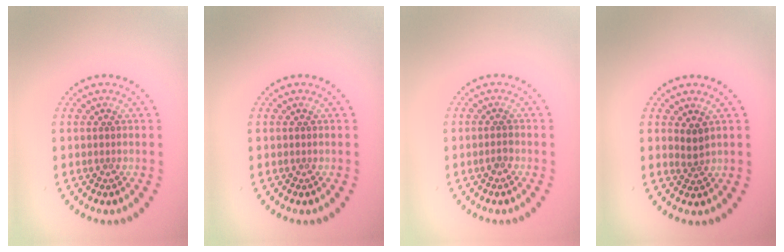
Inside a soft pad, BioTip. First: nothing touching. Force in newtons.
{"total": 0.0}
{"total": 0.8, "press": 0.8, "slide": 0.3}
{"total": 1.4, "press": 0.9, "slide": 1.0}